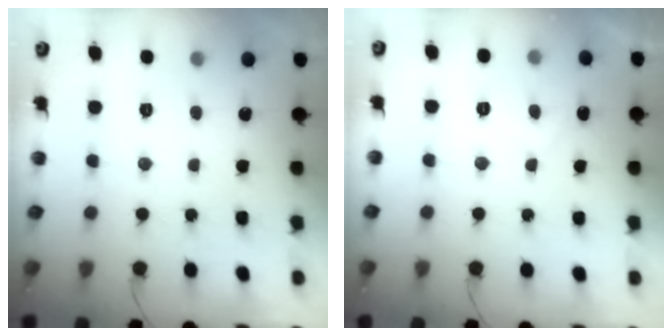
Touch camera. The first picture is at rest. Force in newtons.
{"total": 2.0, "press": 1.8, "slide": 0.7}